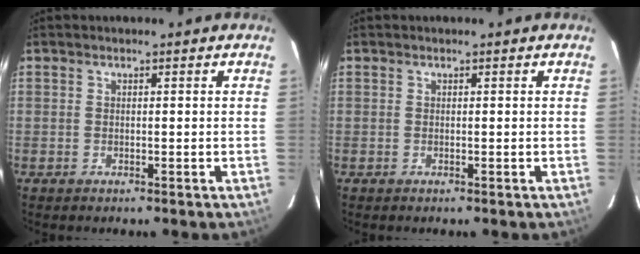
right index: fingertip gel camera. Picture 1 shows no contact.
{"total": 0.0}